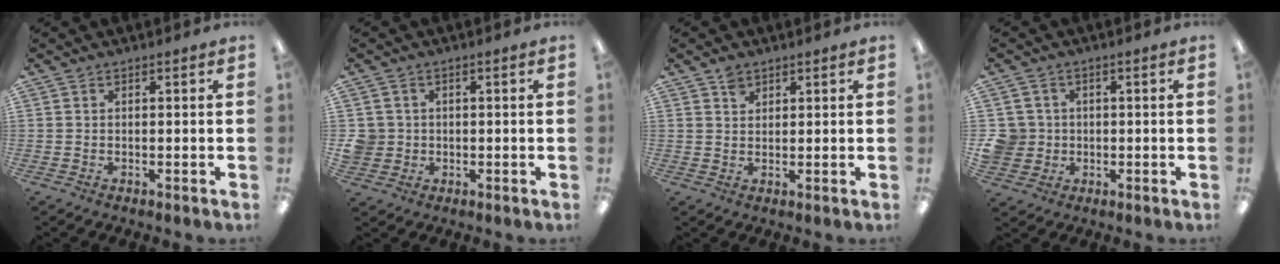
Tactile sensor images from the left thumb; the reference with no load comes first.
{"total": 4.0, "force": [0.2, 4.0, 0.6], "torque": [-0.018, 0.004, 0.002]}
{"total": 2.4, "force": [1.7, 1.5, 0.6], "torque": [-0.008, -0.007, 0.033]}
{"total": 5.9, "force": [0.1, 5.8, 1.4], "torque": [-0.043, 0.010, 0.005]}